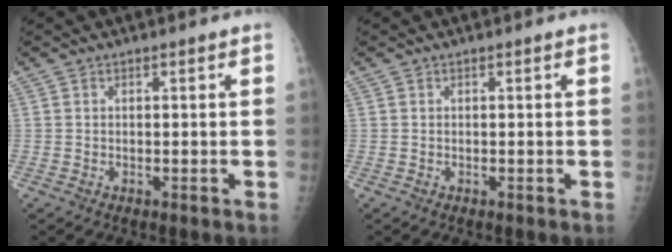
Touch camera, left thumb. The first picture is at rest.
{"total": 0.0}